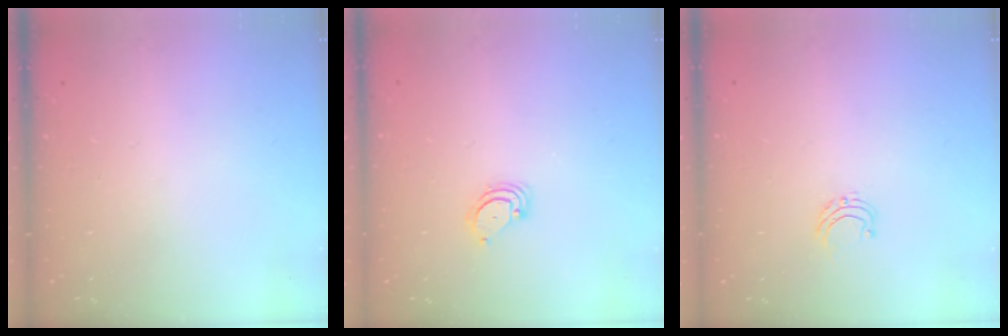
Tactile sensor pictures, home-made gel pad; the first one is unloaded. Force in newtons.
{"total": 3.3, "press": 3.3, "slide": 0.3}
{"total": 4.6, "press": 4.6, "slide": 0.4}